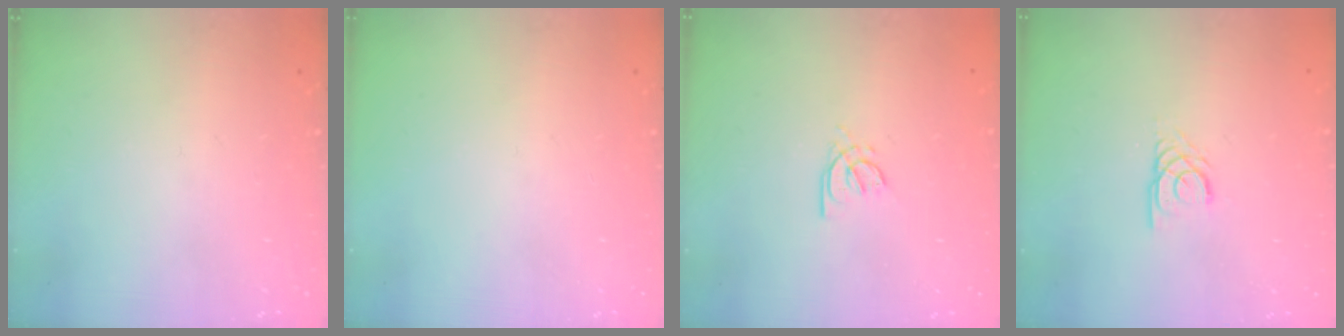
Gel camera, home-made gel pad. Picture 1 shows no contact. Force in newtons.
{"total": 0.0}
{"total": 2.4, "press": 2.4, "slide": 0.6}
{"total": 2.4, "press": 2.4, "slide": 0.2}